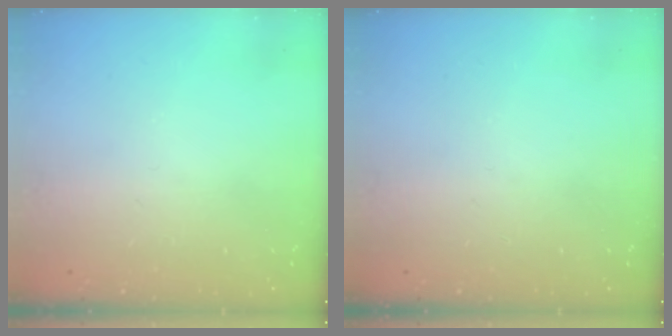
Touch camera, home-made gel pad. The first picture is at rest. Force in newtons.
{"total": 0.0}